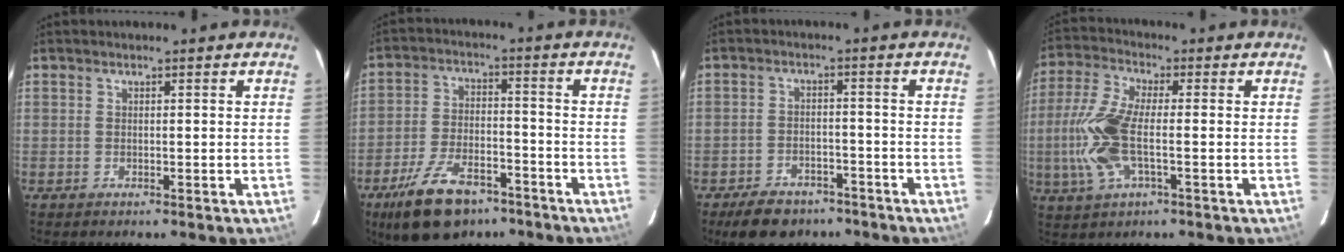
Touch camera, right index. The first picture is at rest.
{"total": 14.4, "force": [-9.7, 6.8, 8.2], "torque": [-0.177, -0.009, -0.161]}
{"total": 10.6, "force": [-8.1, 5.5, 4.0], "torque": [-0.098, 0.009, -0.113]}
{"total": 12.1, "force": [-2.0, 4.5, 11.0], "torque": [-0.250, 0.001, -0.043]}